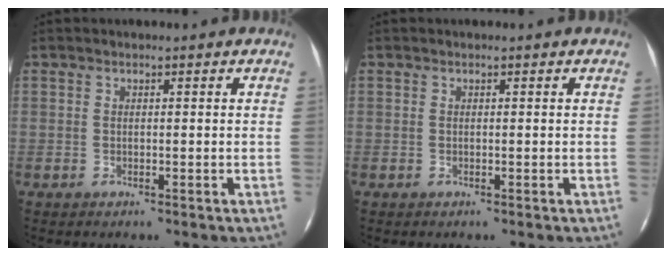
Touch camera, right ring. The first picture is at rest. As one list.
[{"total": 0.0}]